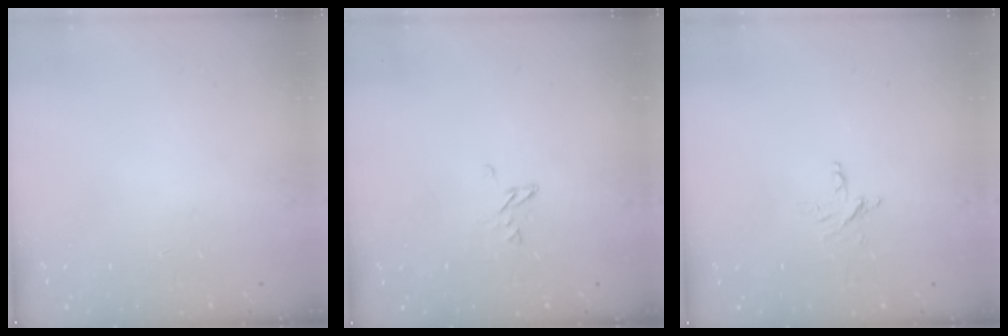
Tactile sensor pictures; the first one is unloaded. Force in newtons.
{"total": 3.6, "press": 3.6, "slide": 0.4}
{"total": 3.8, "press": 3.8, "slide": 0.3}